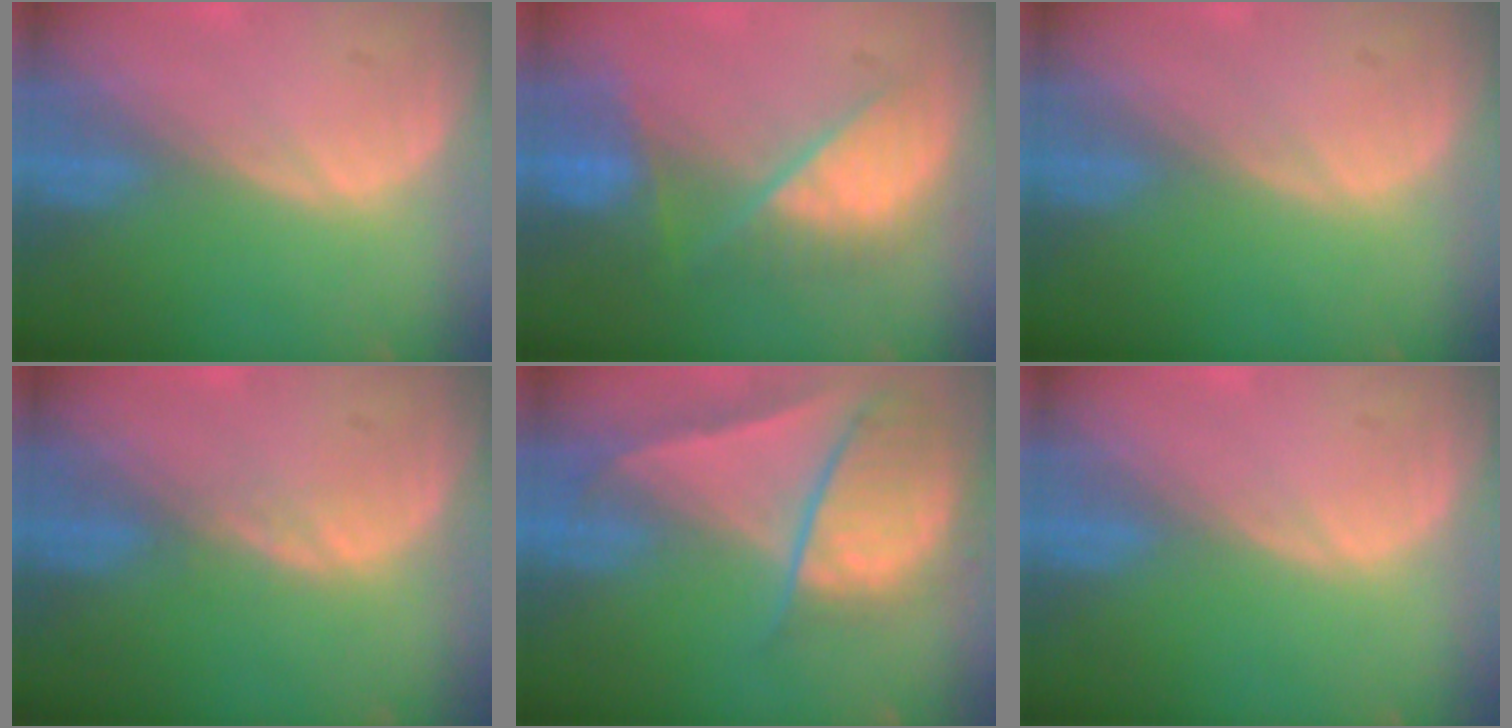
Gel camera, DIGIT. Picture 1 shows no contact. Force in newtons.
{"total": 9.7, "press": 8.3, "slide": 5.1}
{"total": 0.0}
{"total": 1.1, "press": 1.0, "slide": 0.2}
{"total": 9.4, "press": 8.1, "slide": 4.8}
{"total": 0.0}